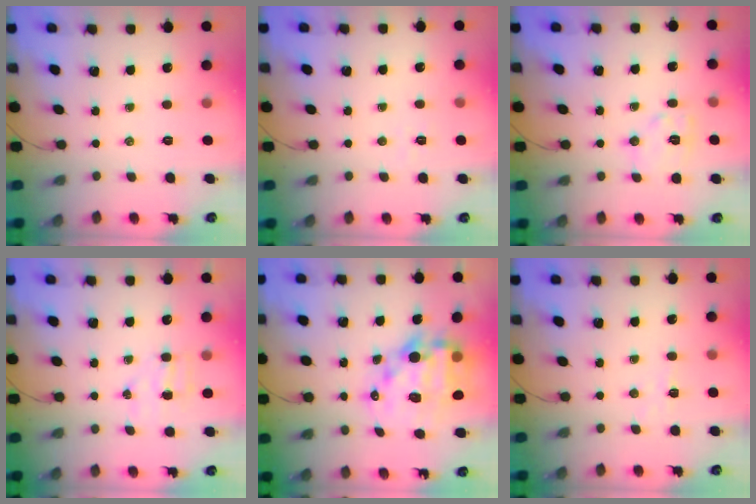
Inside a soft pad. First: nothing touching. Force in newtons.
{"total": 2.5, "press": 2.4, "slide": 0.7}
{"total": 8.0, "press": 8.0, "slide": 0.3}
{"total": 4.5, "press": 4.5, "slide": 0.9}
{"total": 16.2, "press": 15.7, "slide": 4.0}
{"total": 3.7, "press": 3.5, "slide": 1.2}